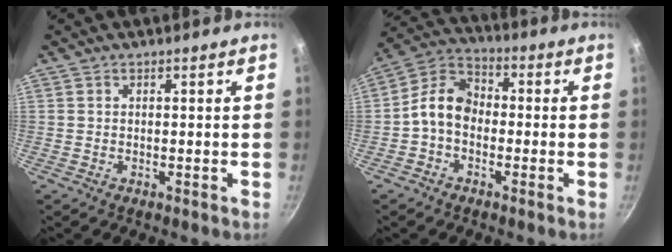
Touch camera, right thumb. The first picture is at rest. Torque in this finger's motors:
{"motor_torque": [1.50, 1.54, 0.84, -1.01, 0.23]}